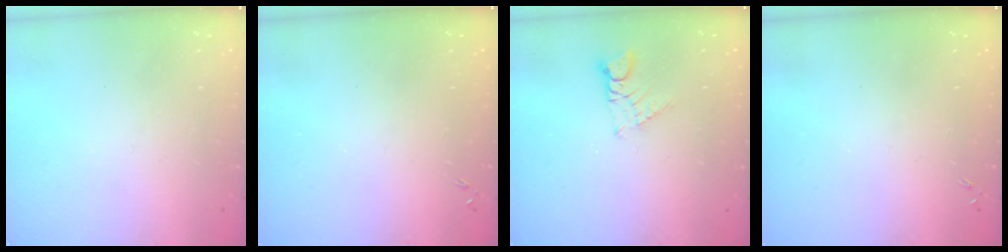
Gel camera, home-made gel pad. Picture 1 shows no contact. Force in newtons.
{"total": 0.0}
{"total": 1.1, "press": 1.1, "slide": 0.1}
{"total": 0.0}